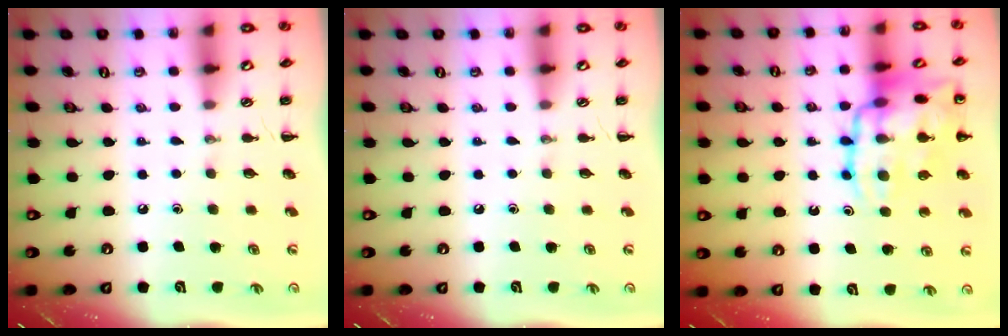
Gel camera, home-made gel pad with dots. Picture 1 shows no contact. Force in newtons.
{"total": 0.0}
{"total": 20.0, "press": 19.8, "slide": 2.3}